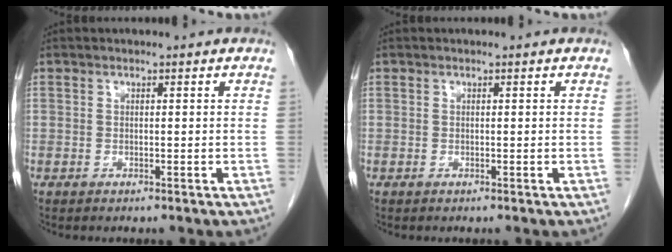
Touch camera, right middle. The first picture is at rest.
{"total": 0.0}